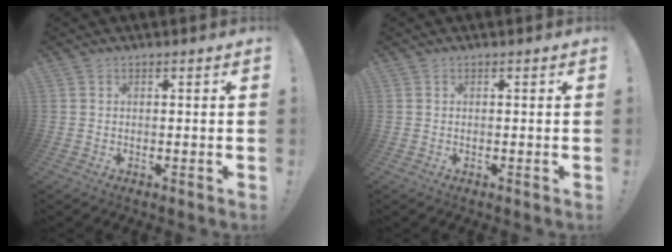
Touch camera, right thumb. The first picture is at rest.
{"total": 0.0}